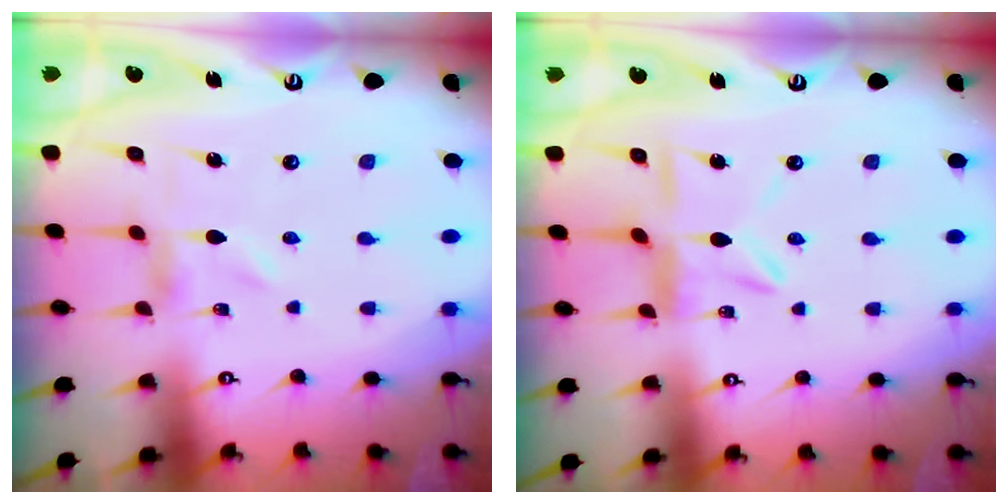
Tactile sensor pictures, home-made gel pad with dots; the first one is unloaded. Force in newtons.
{"total": 6.4, "press": 6.4, "slide": 0.4}